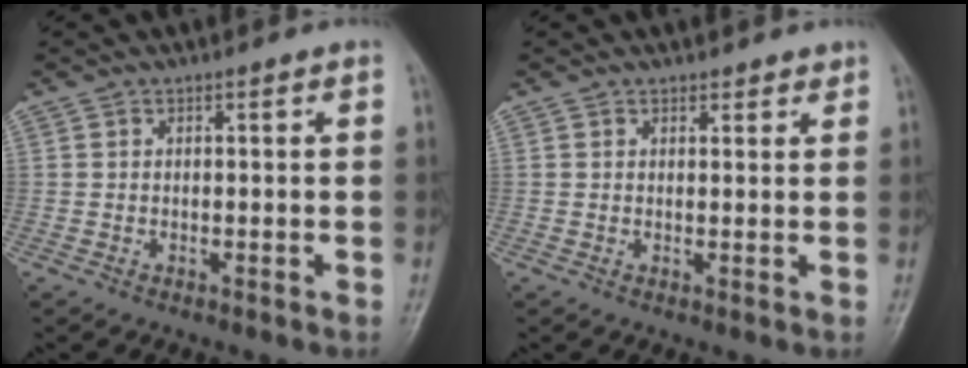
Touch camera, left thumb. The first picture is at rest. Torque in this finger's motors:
{"motor_torque": [-0.21, -0.15, -0.01, -0.06, 0.04]}